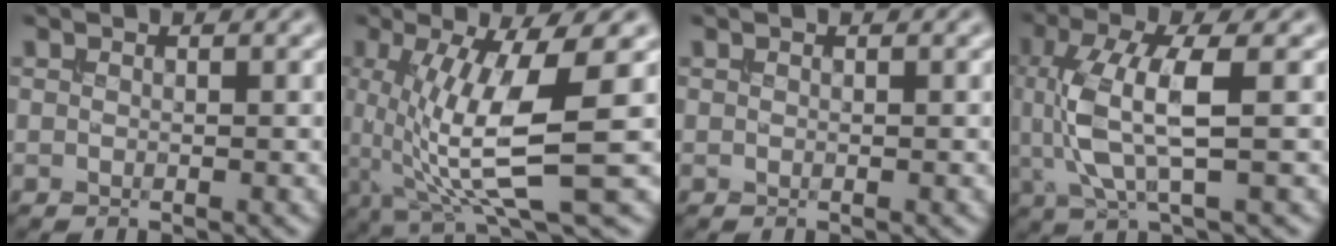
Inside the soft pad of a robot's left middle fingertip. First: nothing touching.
{"total": 9.3, "force": [0.1, 2.4, 9.0], "torque": [-0.161, -0.009, 0.007]}
{"total": 0.0}
{"total": 6.0, "force": [0.6, 1.9, 5.7], "torque": [-0.133, -0.002, 0.016]}